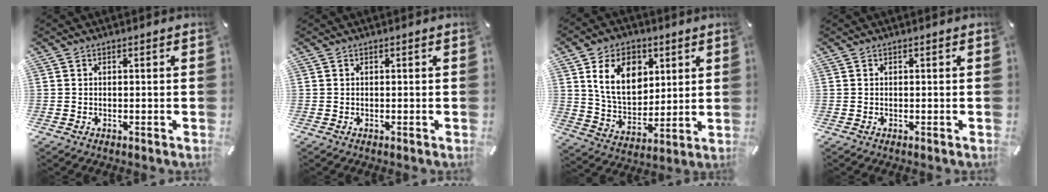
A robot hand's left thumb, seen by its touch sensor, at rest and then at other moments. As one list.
[{"total": 0.0}, {"total": 13.9, "force": [5.6, 10.0, 7.8], "torque": [-0.146, -0.004, 0.104]}, {"total": 0.0}]